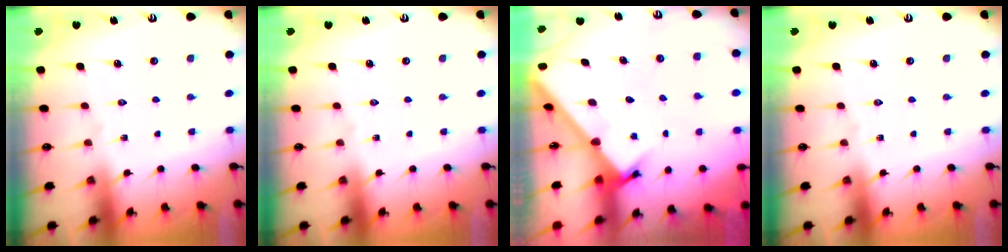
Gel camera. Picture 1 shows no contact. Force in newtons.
{"total": 0.0}
{"total": 1.9, "press": 1.9, "slide": 0.2}
{"total": 0.0}